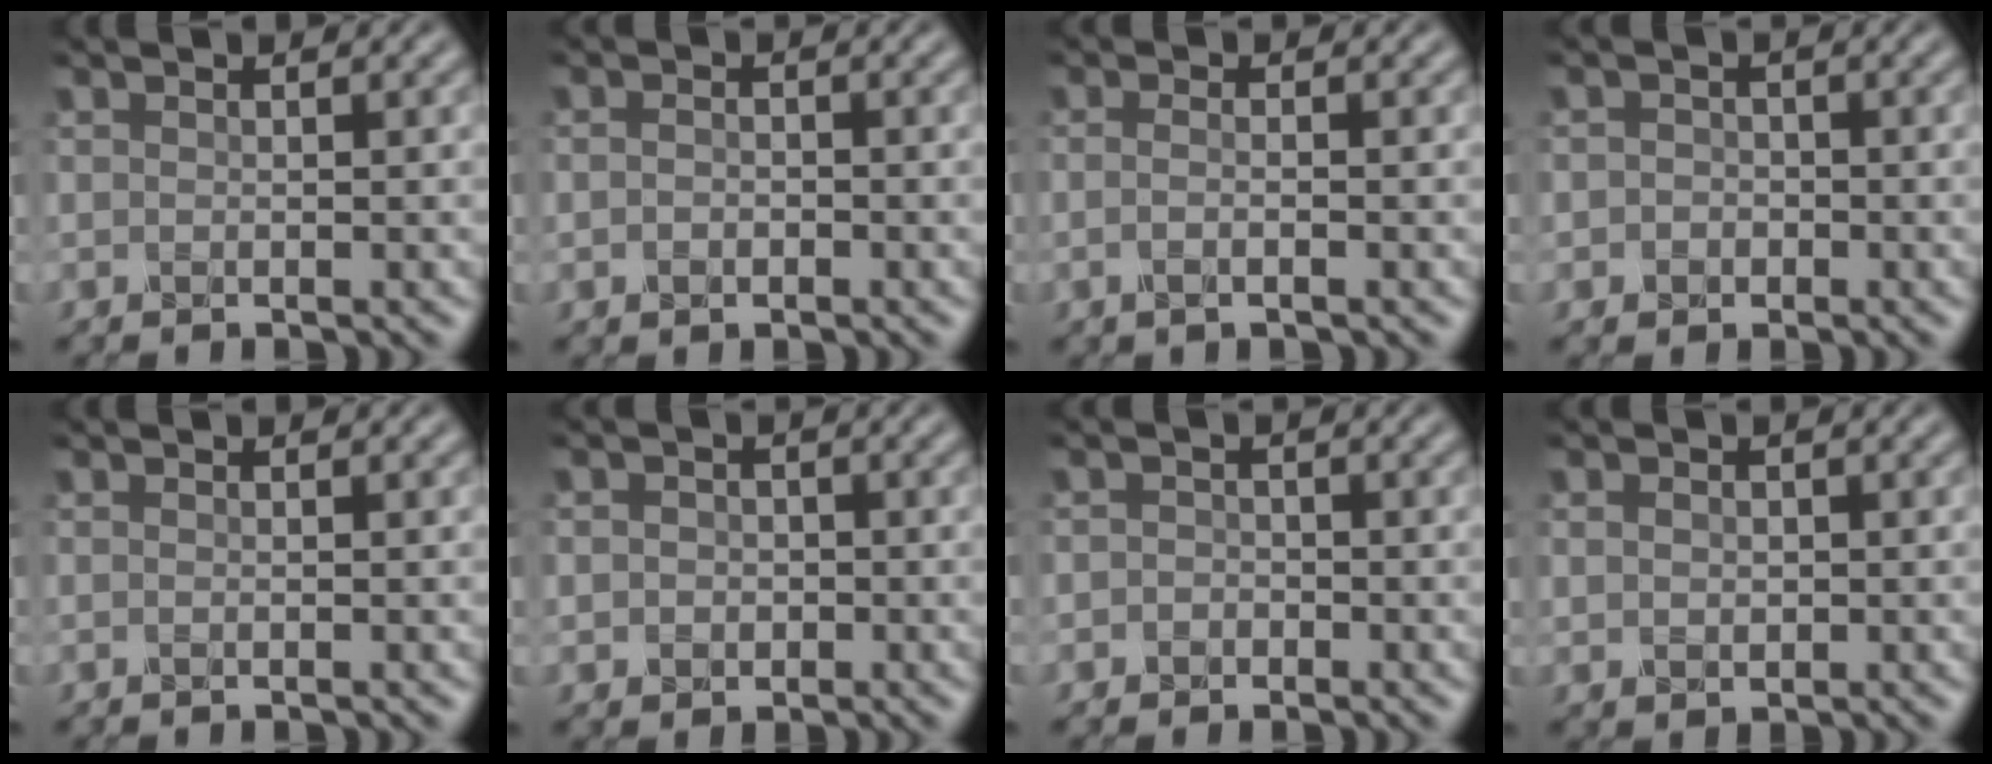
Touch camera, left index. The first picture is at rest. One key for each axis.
{"total": 1.2, "fx": -0.4, "fy": 0.8, "fz": 0.8, "tx": -0.016, "ty": -0.001, "tz": -0.010}
{"total": 1.7, "fx": -0.4, "fy": 0.7, "fz": 1.5, "tx": -0.021, "ty": -0.002, "tz": -0.016}
{"total": 1.6, "fx": -0.3, "fy": 1.5, "fz": 0.5, "tx": 0.009, "ty": 0.000, "tz": -0.014}
{"total": 0.0}
{"total": 2.1, "fx": -0.1, "fy": 2.0, "fz": 0.8, "tx": -0.004, "ty": 0.000, "tz": -0.012}
{"total": 1.2, "fx": -0.5, "fy": 1.0, "fz": 0.3, "tx": 0.010, "ty": -0.001, "tz": -0.014}
{"total": 1.4, "fx": 0.1, "fy": 1.2, "fz": 0.8, "tx": -0.016, "ty": -0.001, "tz": 0.003}